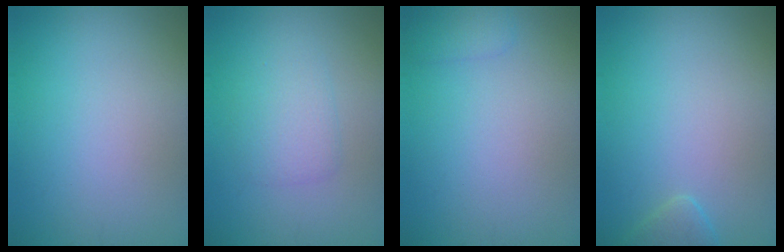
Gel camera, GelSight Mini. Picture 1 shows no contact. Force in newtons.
{"total": 2.3, "press": 2.3, "slide": 0.0}
{"total": 1.3, "press": 1.3, "slide": 0.1}
{"total": 1.4, "press": 1.4, "slide": 0.2}